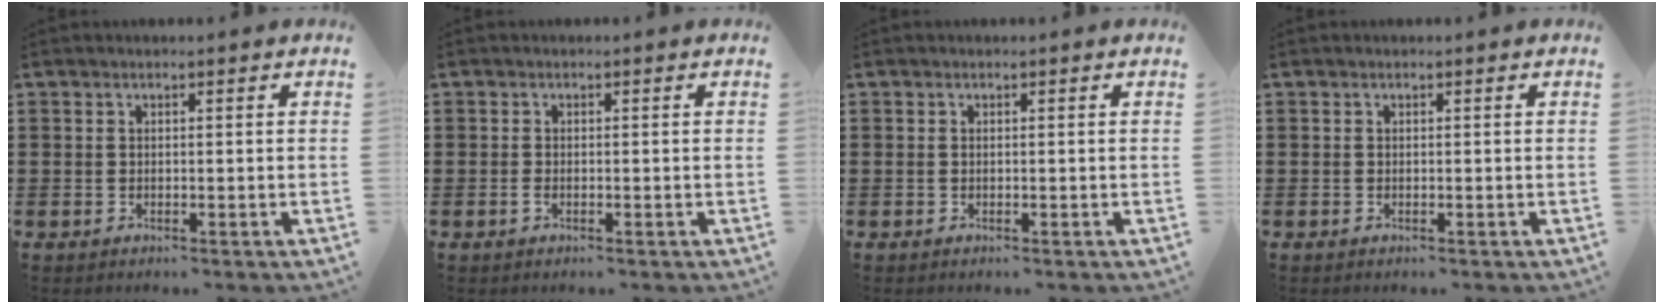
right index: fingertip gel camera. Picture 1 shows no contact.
{"total": 0.7, "force": [-0.4, 0.3, 0.5], "torque": [-0.021, -0.005, -0.009]}
{"total": 0.0}
{"total": 0.0}